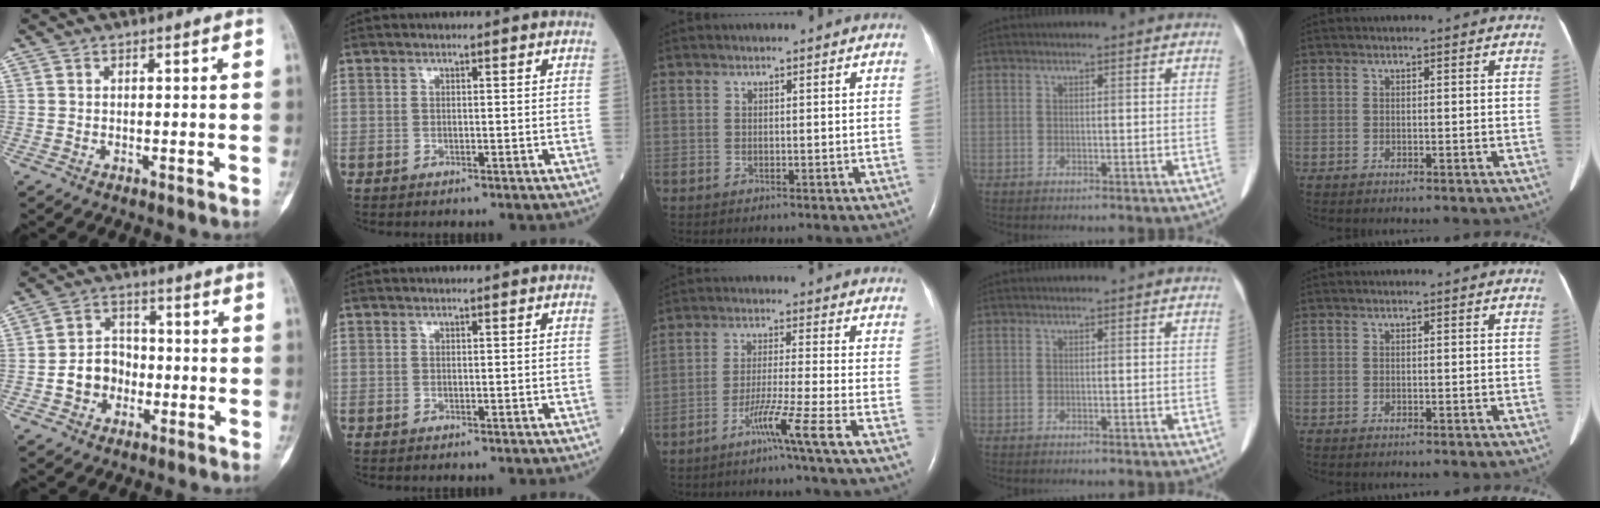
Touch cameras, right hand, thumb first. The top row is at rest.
{"thumb": {"total": 7.3, "force": [-2.0, 6.2, 3.4], "torque": [-0.033, 0.031, -0.042]}, "middle": {"total": 6.1, "force": [-3.6, -2.2, 4.5], "torque": [-0.079, -0.015, -0.074]}}